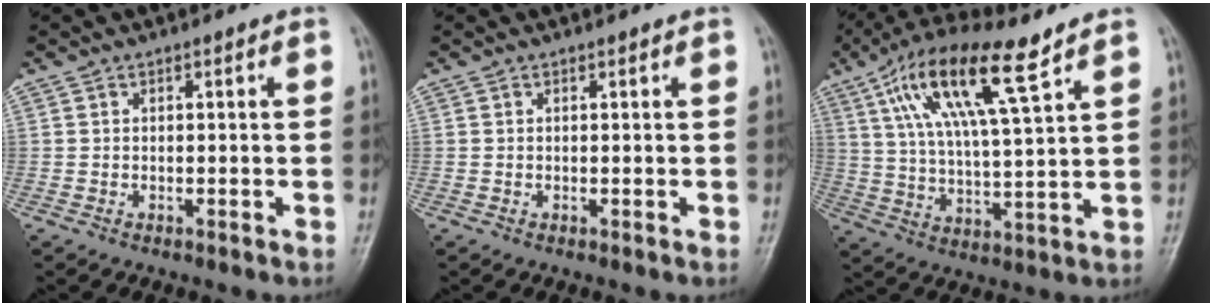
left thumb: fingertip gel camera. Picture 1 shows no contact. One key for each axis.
{"total": 0.0}
{"total": 16.3, "fx": 8.5, "fy": 4.0, "fz": 13.3, "tx": -0.247, "ty": -0.014, "tz": 0.158}